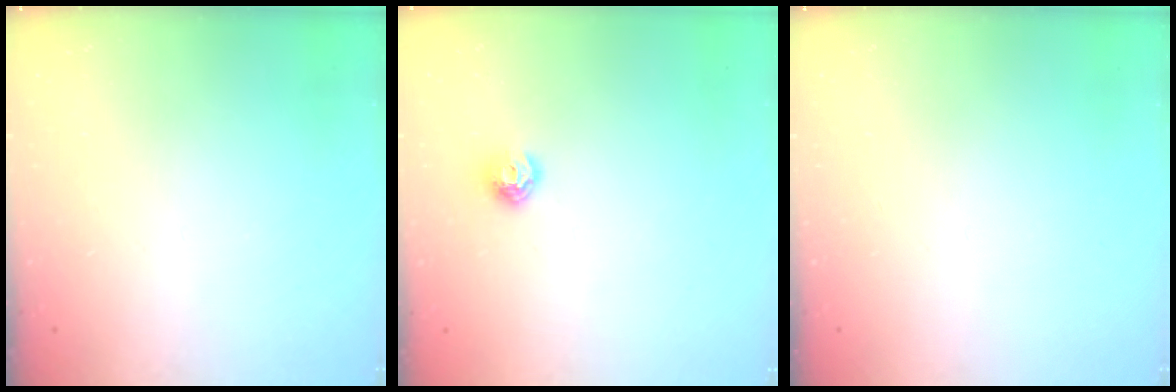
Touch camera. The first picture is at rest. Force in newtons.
{"total": 7.0, "press": 6.9, "slide": 0.9}
{"total": 0.0}